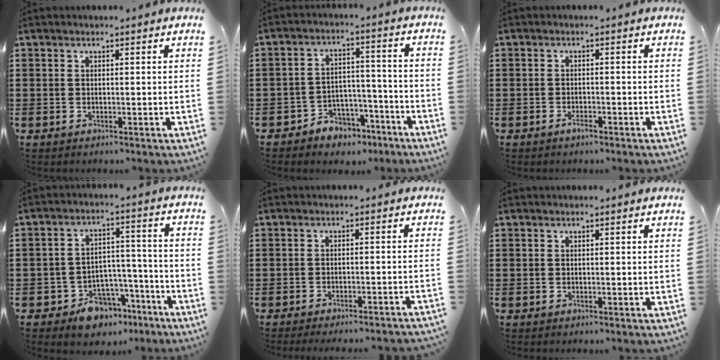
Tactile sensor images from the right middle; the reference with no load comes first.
{"total": 4.9, "force": [-4.3, 2.5, 0.3], "torque": [-0.013, 0.016, -0.086]}
{"total": 1.5, "force": [-1.1, 0.4, 0.9], "torque": [-0.020, -0.002, -0.021]}
{"total": 8.3, "force": [-6.8, 4.3, 2.3], "torque": [-0.031, 0.043, -0.122]}
{"total": 2.0, "force": [-1.9, -0.3, 0.5], "torque": [-0.009, 0.001, -0.038]}
{"total": 0.0}